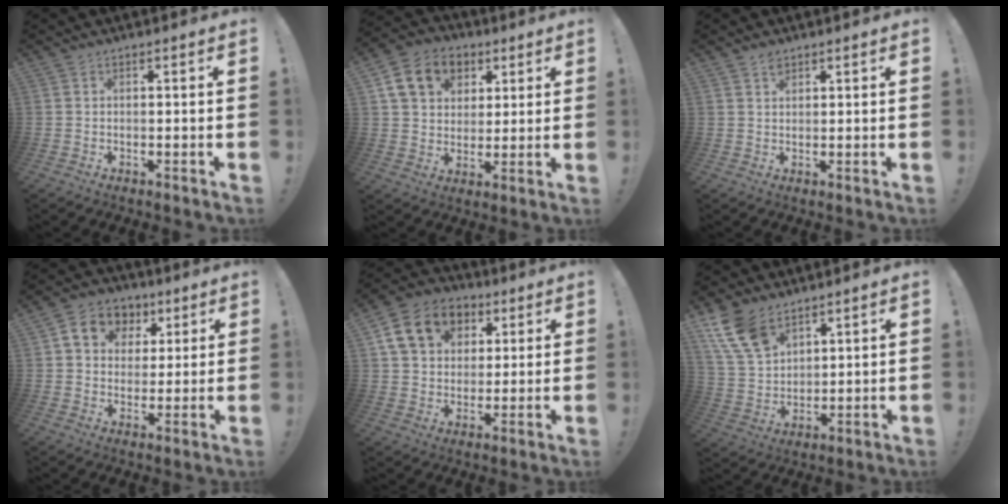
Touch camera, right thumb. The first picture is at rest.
{"total": 14.2, "force": [6.0, 10.9, 6.8], "torque": [-0.099, -0.018, 0.119]}
{"total": 1.8, "force": [1.4, 1.0, 0.6], "torque": [0.006, -0.013, 0.023]}
{"total": 11.0, "force": [4.3, 9.1, 4.3], "torque": [-0.062, -0.011, 0.086]}
{"total": 15.5, "force": [6.2, 12.0, 7.6], "torque": [-0.105, -0.016, 0.120]}
{"total": 13.2, "force": [8.4, 7.6, 6.6], "torque": [-0.141, -0.037, 0.166]}